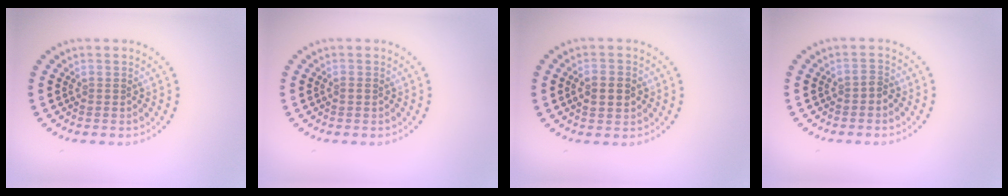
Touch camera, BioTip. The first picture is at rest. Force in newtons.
{"total": 0.7, "press": 0.7, "slide": 0.1}
{"total": 2.6, "press": 2.6, "slide": 0.2}
{"total": 1.0, "press": 0.8, "slide": 0.6}